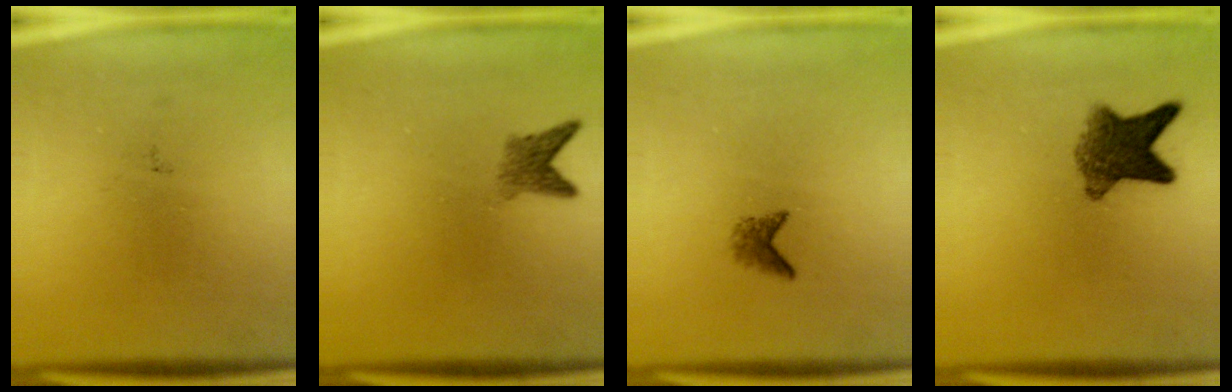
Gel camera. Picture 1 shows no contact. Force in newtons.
{"total": 2.4}
{"total": 1.4}
{"total": 6.8}